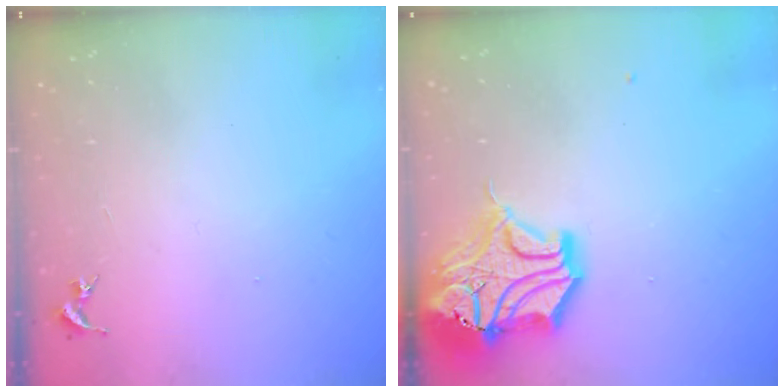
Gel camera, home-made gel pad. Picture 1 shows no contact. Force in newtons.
{"total": 18.3, "press": 18.2, "slide": 2.4}